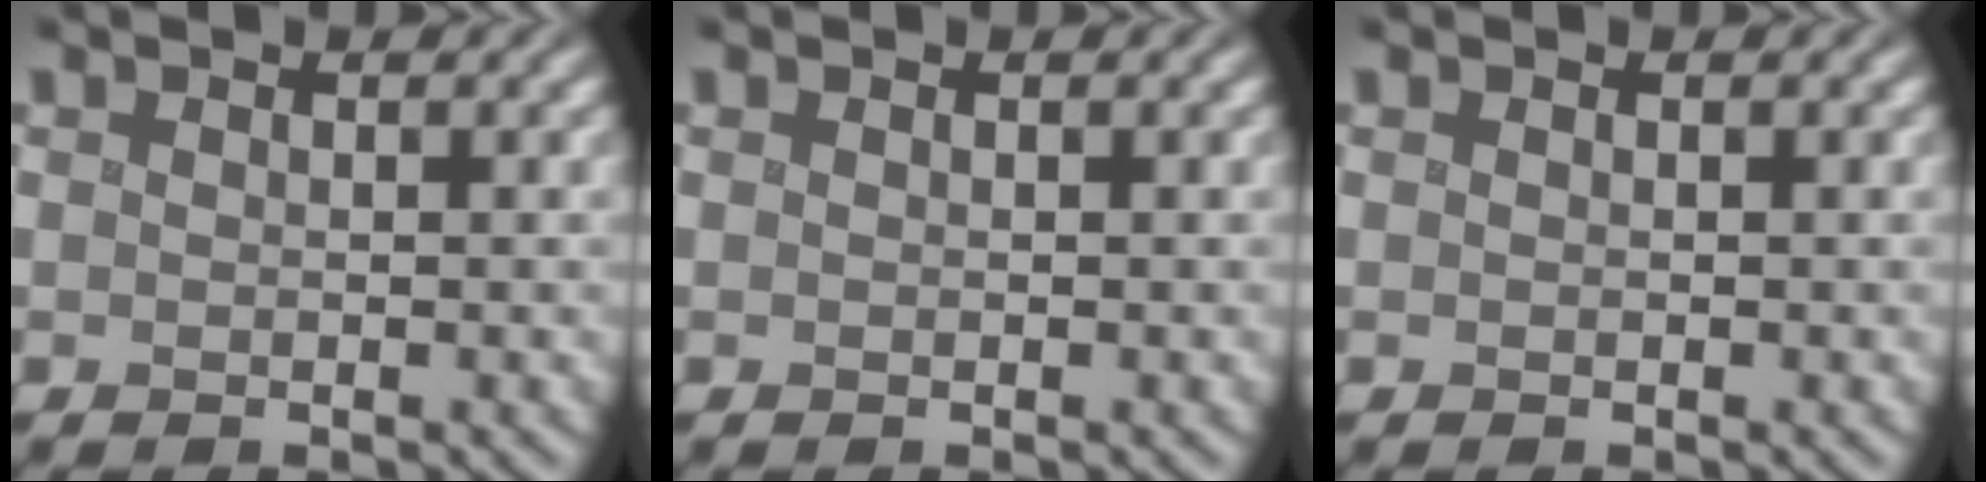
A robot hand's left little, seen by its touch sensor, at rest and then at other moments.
{"total": 0.0}
{"total": 0.0}